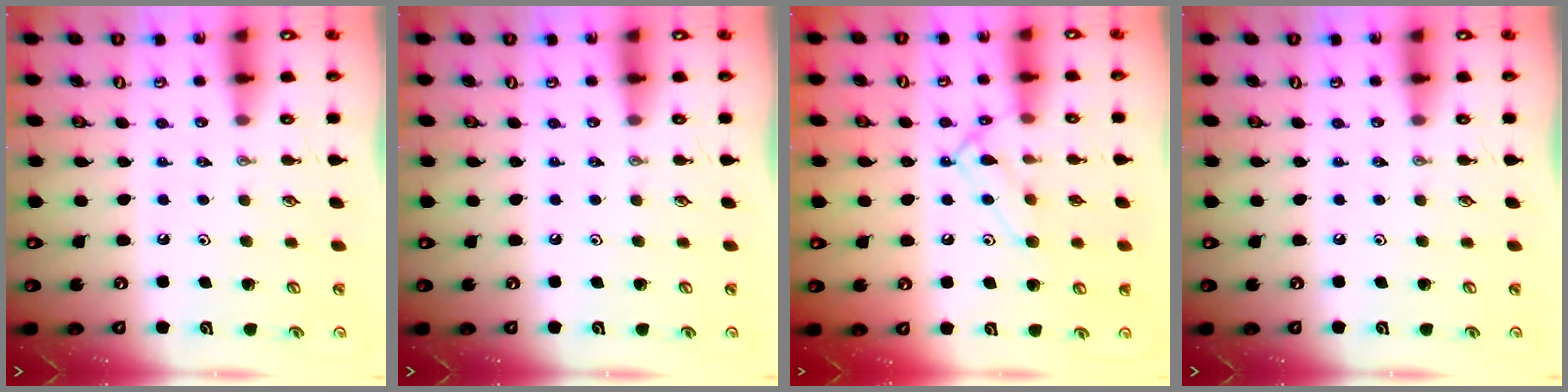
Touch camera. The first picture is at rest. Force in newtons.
{"total": 0.0}
{"total": 12.2, "press": 12.2, "slide": 0.7}
{"total": 0.0}